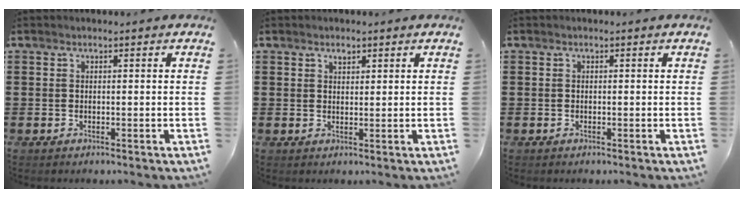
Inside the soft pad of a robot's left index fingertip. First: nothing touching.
{"total": 1.2, "force": [0.9, 0.6, 0.6], "torque": [-0.014, 0.003, 0.016]}
{"total": 0.0}